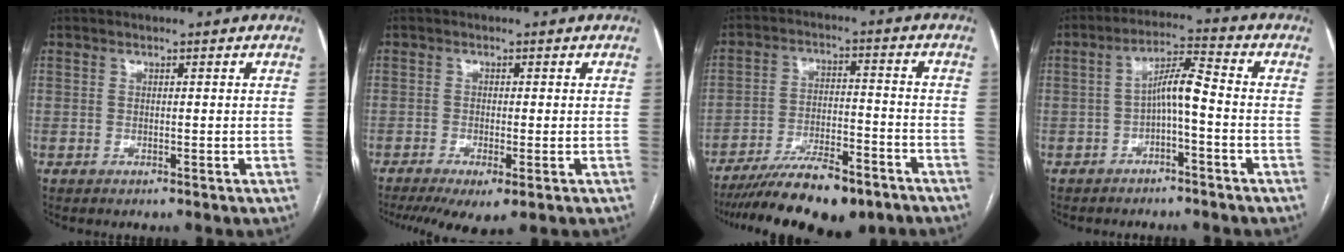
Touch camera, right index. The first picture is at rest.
{"total": 6.8, "force": [-3.9, 1.6, 5.3], "torque": [-0.083, -0.018, -0.066]}
{"total": 15.0, "force": [-11.8, 3.6, 8.6], "torque": [-0.140, -0.007, -0.191]}
{"total": 5.7, "force": [-1.5, 0.7, 5.4], "torque": [-0.097, 0.024, -0.026]}